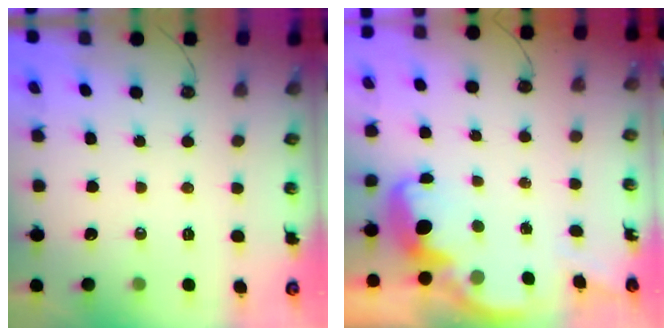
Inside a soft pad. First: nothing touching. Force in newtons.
{"total": 3.1, "press": 3.1, "slide": 0.5}